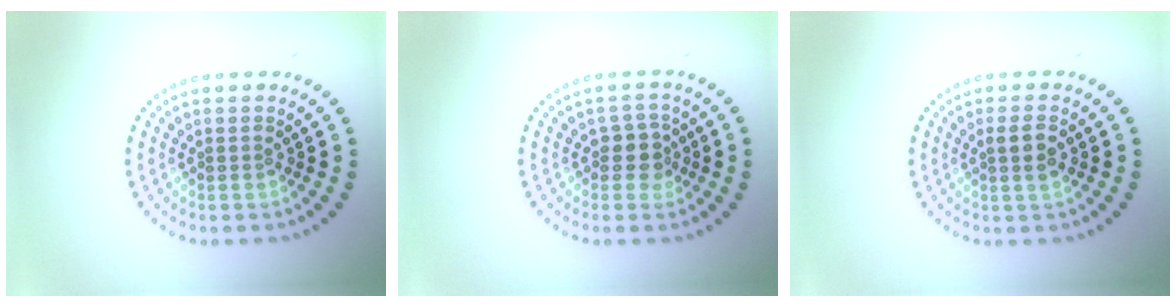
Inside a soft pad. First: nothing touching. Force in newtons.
{"total": 2.0, "press": 1.6, "slide": 1.2}
{"total": 1.7, "press": 1.6, "slide": 0.6}